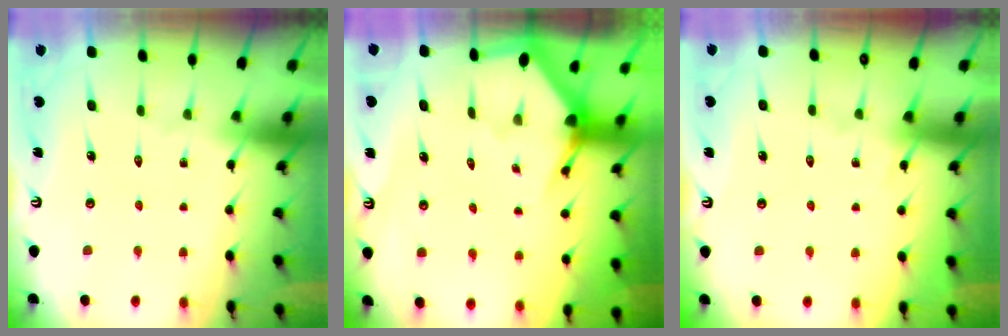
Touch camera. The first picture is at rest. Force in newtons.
{"total": 2.9, "press": 2.9, "slide": 0.1}
{"total": 5.1, "press": 5.0, "slide": 0.7}